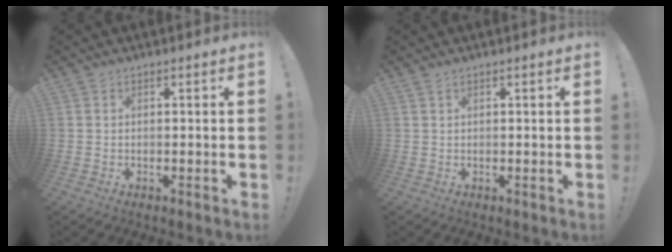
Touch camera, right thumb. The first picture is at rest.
{"total": 0.6, "force": [0.5, 0.1, 0.2], "torque": [-0.005, 0.000, 0.011]}